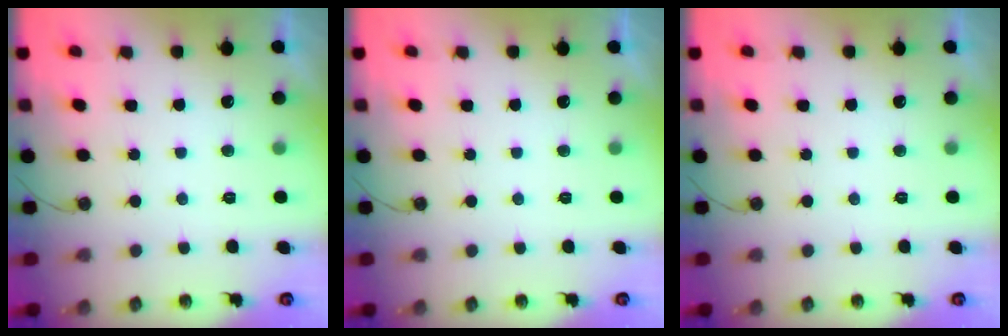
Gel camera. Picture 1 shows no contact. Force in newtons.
{"total": 0.0}
{"total": 0.0}